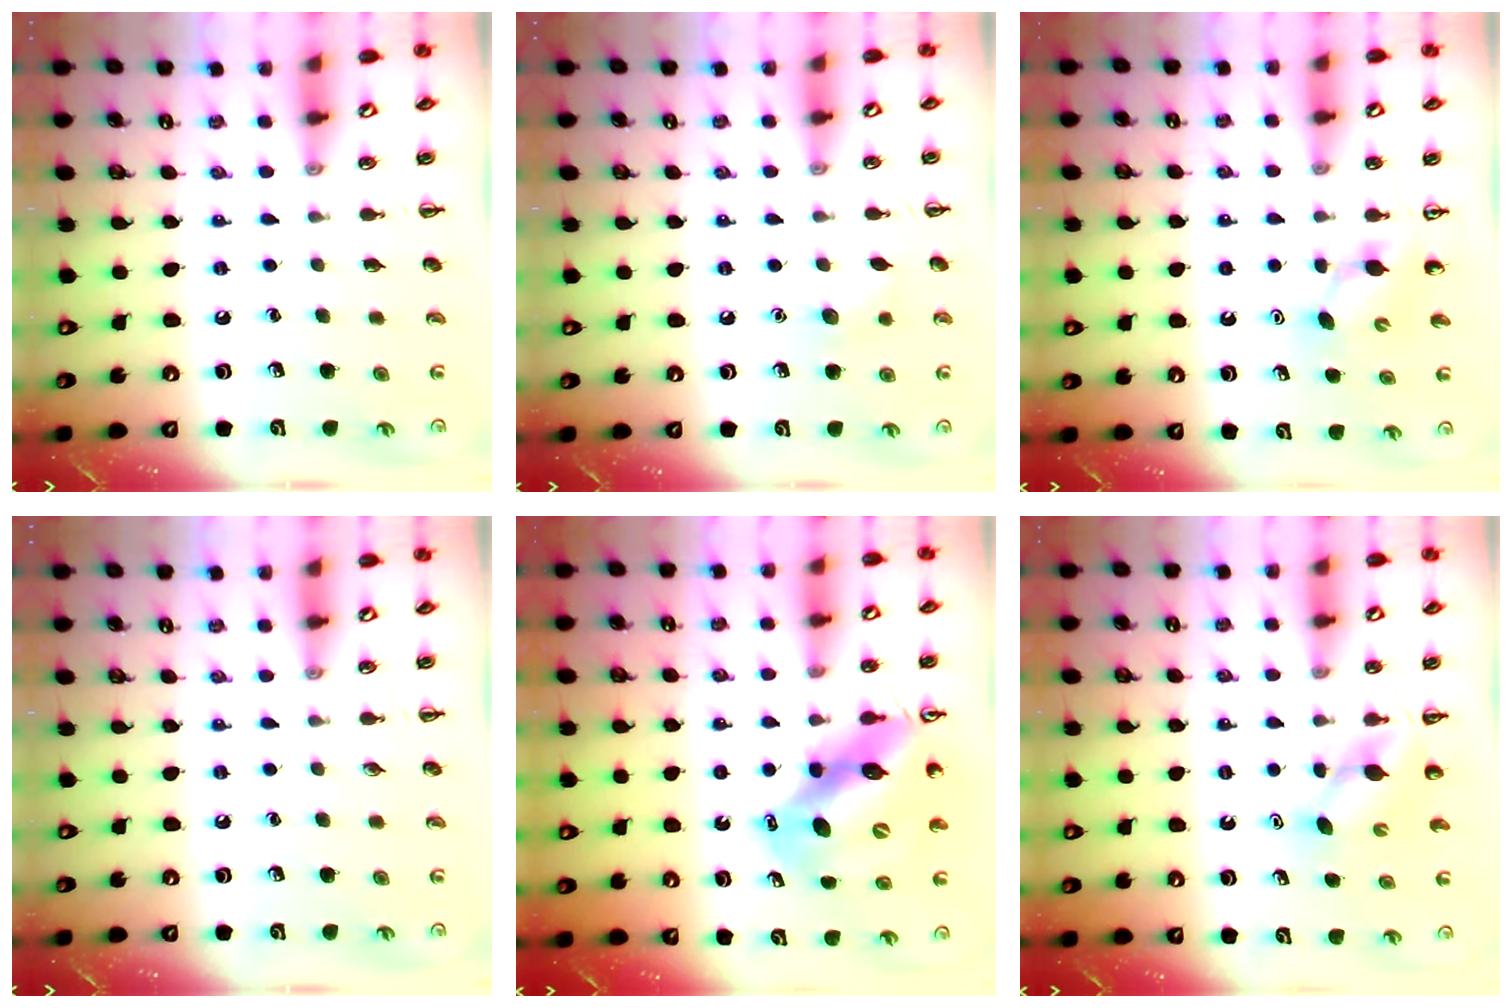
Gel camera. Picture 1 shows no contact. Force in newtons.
{"total": 6.1, "press": 5.9, "slide": 1.4}
{"total": 4.2, "press": 4.0, "slide": 1.1}
{"total": 0.0}
{"total": 10.8, "press": 10.5, "slide": 2.7}
{"total": 4.0, "press": 3.8, "slide": 1.0}